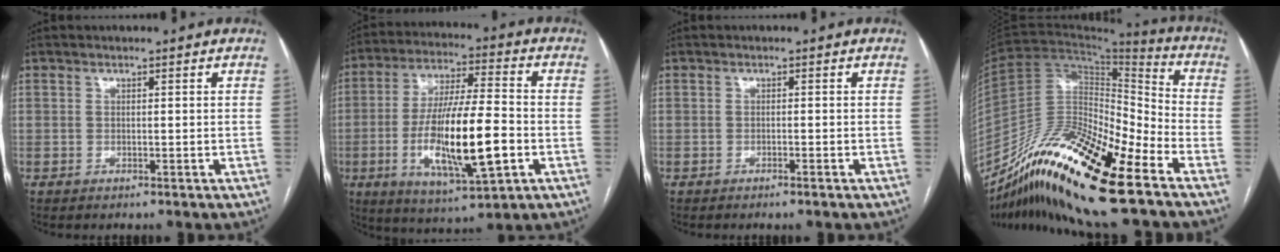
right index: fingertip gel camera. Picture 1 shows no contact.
{"total": 17.4, "force": [-4.0, 3.2, 16.6], "torque": [-0.317, -0.012, -0.062]}
{"total": 0.9, "force": [-0.7, -0.1, 0.6], "torque": [-0.015, -0.001, -0.010]}
{"total": 22.1, "force": [-14.4, 3.8, 16.3], "torque": [-0.307, -0.012, -0.261]}